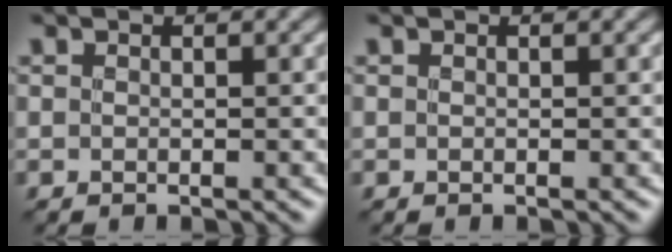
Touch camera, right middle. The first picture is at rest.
{"total": 0.0}